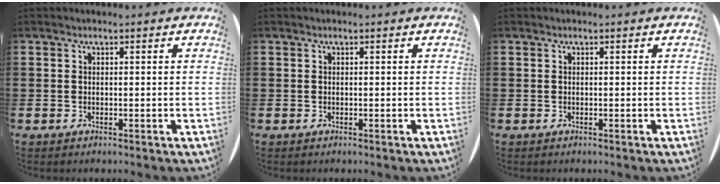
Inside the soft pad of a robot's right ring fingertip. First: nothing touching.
{"total": 0.0}
{"total": 0.0}